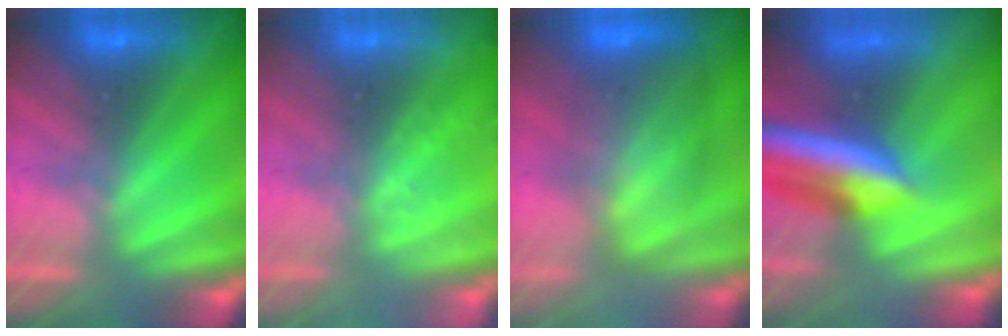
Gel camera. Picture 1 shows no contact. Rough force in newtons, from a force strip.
{"total": 2.4}
{"total": 9.4}
{"total": 8.3}